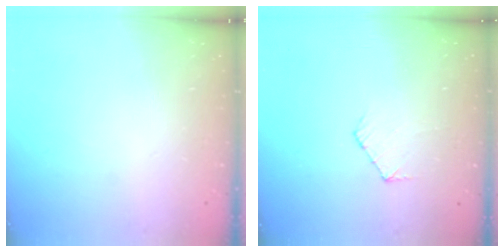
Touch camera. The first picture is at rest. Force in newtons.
{"total": 4.9, "press": 4.9, "slide": 0.3}